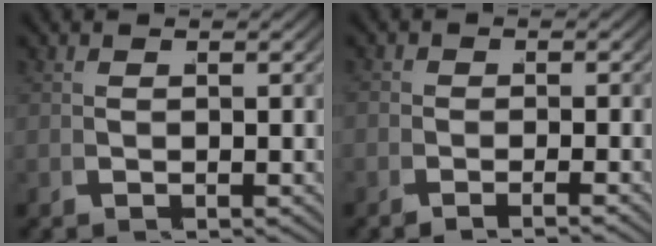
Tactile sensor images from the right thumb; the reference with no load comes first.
{"total": 1.4, "force": [-1.1, 0.8, 0.5], "torque": [-0.007, 0.006, -0.033]}